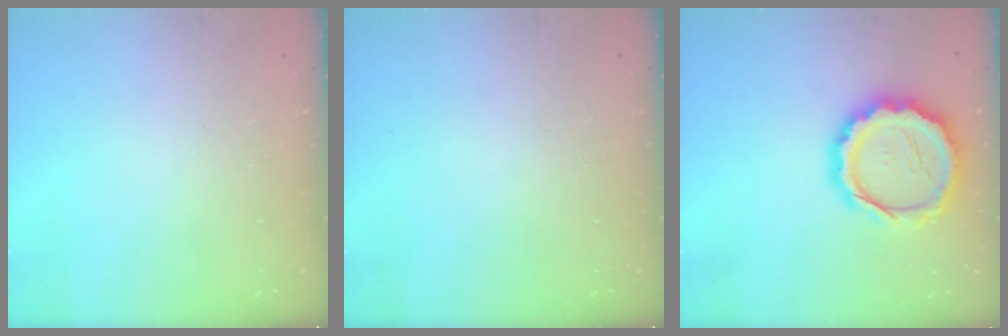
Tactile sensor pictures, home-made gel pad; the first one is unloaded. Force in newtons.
{"total": 0.0}
{"total": 16.0, "press": 15.7, "slide": 3.1}